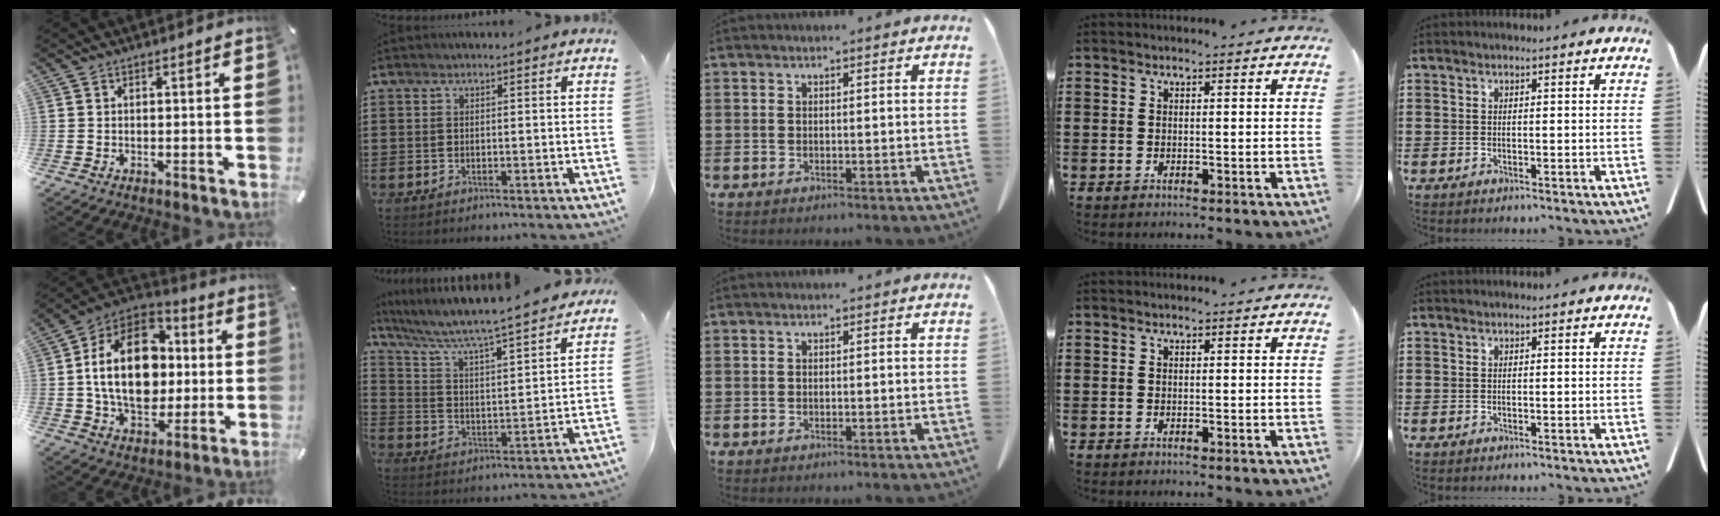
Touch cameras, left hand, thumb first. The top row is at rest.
{"thumb": {"total": 22.2, "force": [0.9, 16.0, 15.4], "torque": [-0.292, 0.011, 0.016]}, "index": {"total": 5.6, "force": [5.0, -0.1, 2.4], "torque": [-0.072, -0.048, 0.075]}}